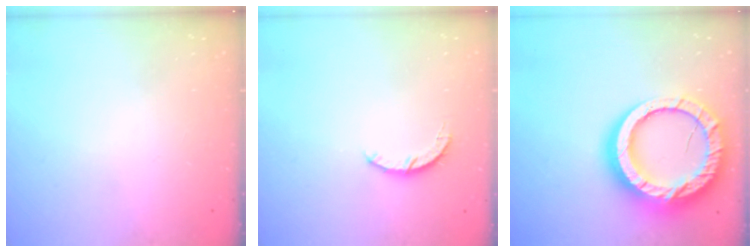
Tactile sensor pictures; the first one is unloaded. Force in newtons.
{"total": 3.2, "press": 3.2, "slide": 0.4}
{"total": 25.1, "press": 25.0, "slide": 2.5}